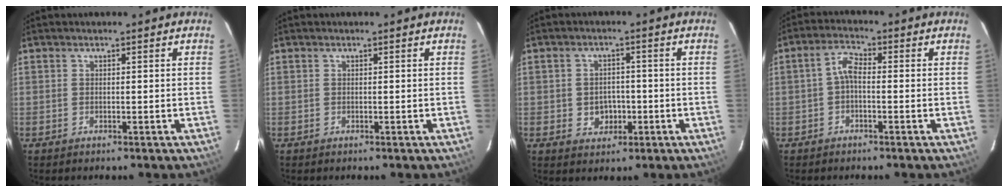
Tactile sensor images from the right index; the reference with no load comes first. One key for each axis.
{"total": 0.0}
{"total": 4.2, "fx": -0.9, "fy": 3.7, "fz": 1.8, "tx": -0.036, "ty": 0.007, "tz": -0.002}
{"total": 3.0, "fx": -0.8, "fy": 1.3, "fz": 2.6, "tx": -0.056, "ty": 0.012, "tz": -0.019}